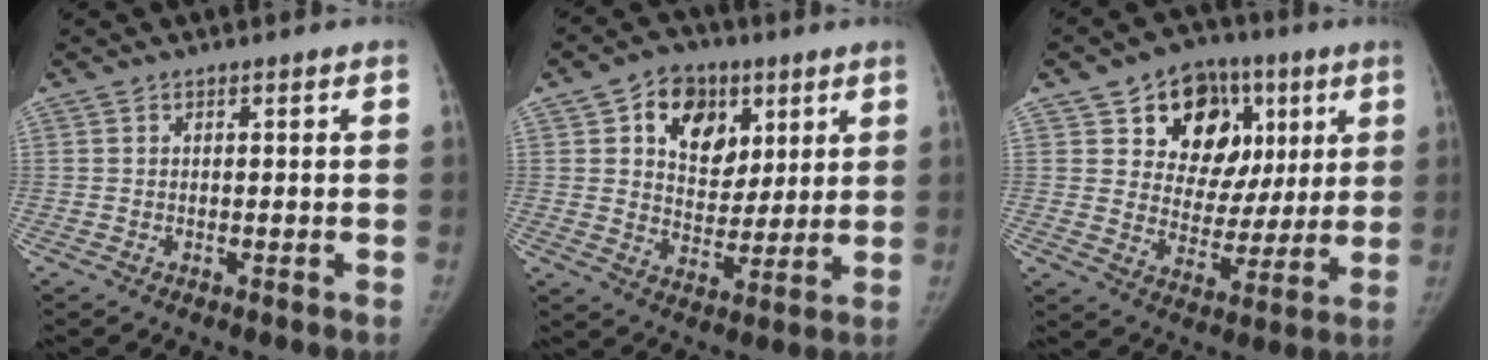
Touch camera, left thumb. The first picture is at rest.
{"total": 13.1, "force": [5.5, 9.6, 6.9], "torque": [-0.058, -0.020, 0.090]}
{"total": 17.5, "force": [7.2, 13.2, 9.0], "torque": [-0.073, -0.004, 0.114]}